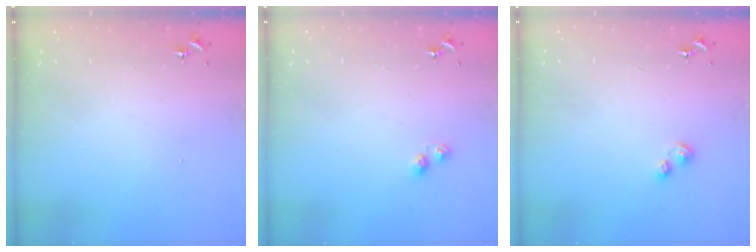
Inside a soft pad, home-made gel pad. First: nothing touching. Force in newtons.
{"total": 2.8, "press": 2.7, "slide": 0.4}
{"total": 3.7, "press": 3.7, "slide": 0.4}